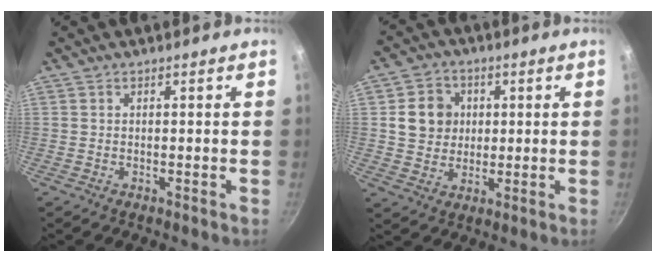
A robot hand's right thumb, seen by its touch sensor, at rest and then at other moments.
{"total": 8.2, "force": [1.5, 7.3, 3.2], "torque": [-0.023, 0.006, 0.022]}